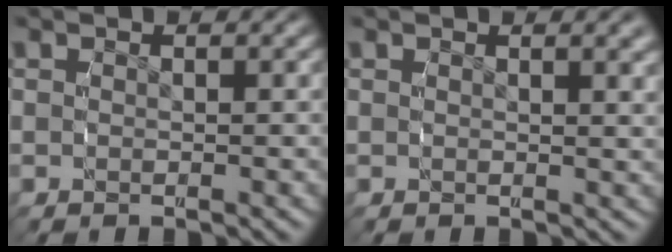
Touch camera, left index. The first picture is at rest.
{"total": 1.4, "force": [0.9, -0.2, 1.0], "torque": [-0.012, -0.001, 0.012]}